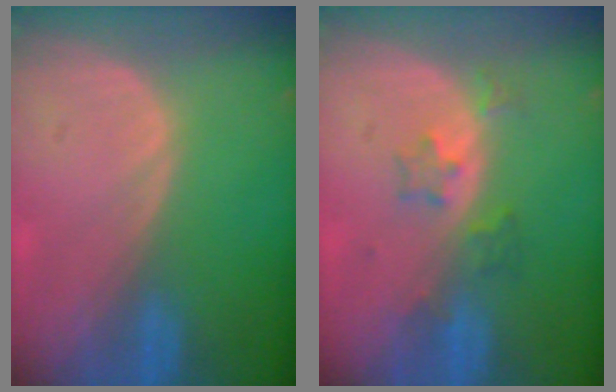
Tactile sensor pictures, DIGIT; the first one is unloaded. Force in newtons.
{"total": 3.8, "press": 3.5, "slide": 1.3}